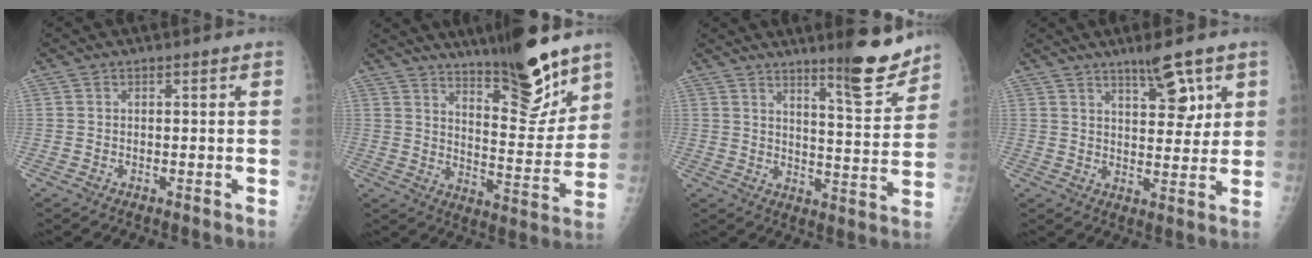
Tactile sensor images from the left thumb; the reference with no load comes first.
{"total": 16.1, "force": [12.0, 3.9, 9.9], "torque": [-0.108, -0.089, 0.191]}
{"total": 10.8, "force": [8.4, 1.5, 6.7], "torque": [-0.075, -0.067, 0.125]}
{"total": 8.0, "force": [4.8, 2.4, 5.9], "torque": [-0.071, -0.030, 0.073]}